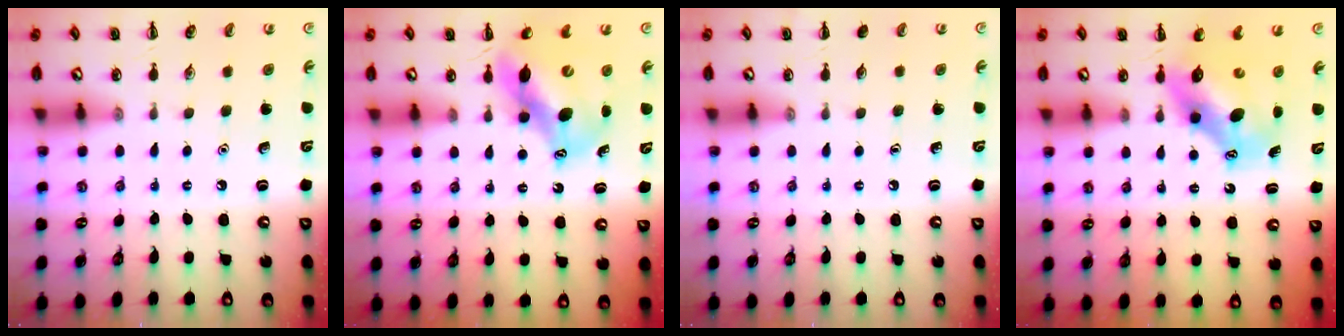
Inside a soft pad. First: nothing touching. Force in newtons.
{"total": 11.1, "press": 10.8, "slide": 2.7}
{"total": 0.0}
{"total": 7.4, "press": 7.1, "slide": 2.0}